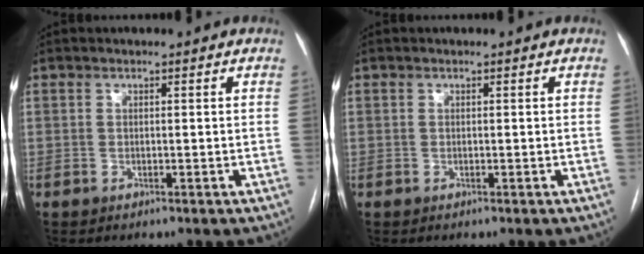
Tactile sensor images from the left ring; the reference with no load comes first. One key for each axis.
{"total": 0.0}